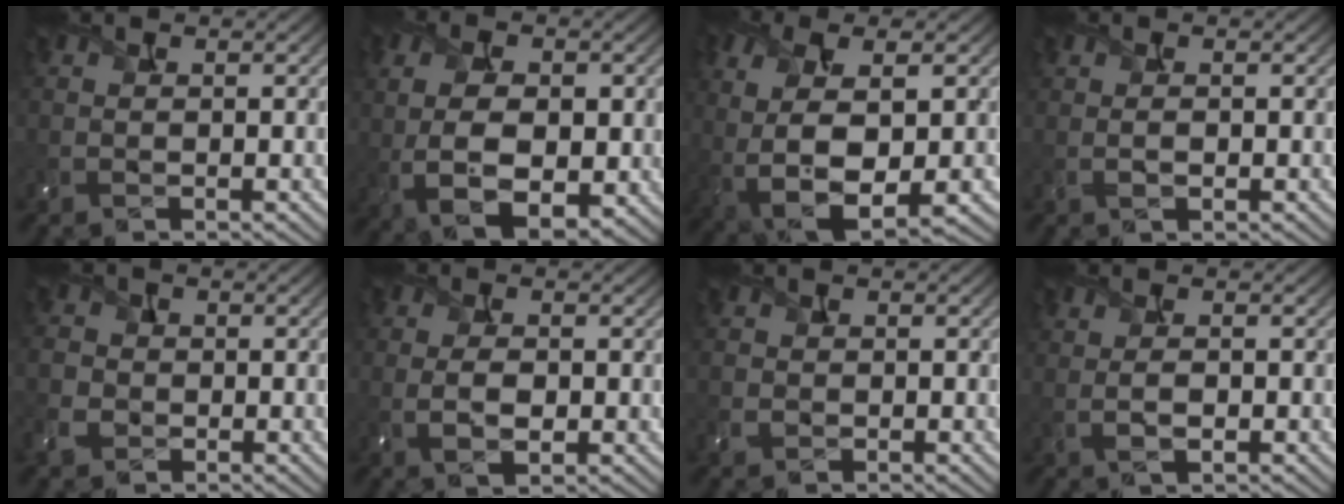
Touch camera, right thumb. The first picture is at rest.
{"total": 10.5, "force": [-0.1, 6.4, 8.3], "torque": [-0.166, 0.001, 0.005]}
{"total": 11.2, "force": [-3.0, 5.2, 9.5], "torque": [-0.225, -0.027, -0.044]}
{"total": 1.0, "force": [-0.1, 0.3, 0.9], "torque": [-0.022, 0.002, -0.003]}
{"total": 3.8, "force": [-1.6, 3.0, 1.7], "torque": [-0.055, -0.006, -0.043]}
{"total": 3.6, "force": [-0.6, 1.6, 3.1], "torque": [-0.072, -0.004, -0.009]}
{"total": 1.6, "force": [-0.6, 1.2, 0.8], "torque": [-0.026, -0.006, -0.014]}
{"total": 1.8, "force": [-0.2, 0.4, 1.7], "torque": [-0.039, 0.002, -0.004]}